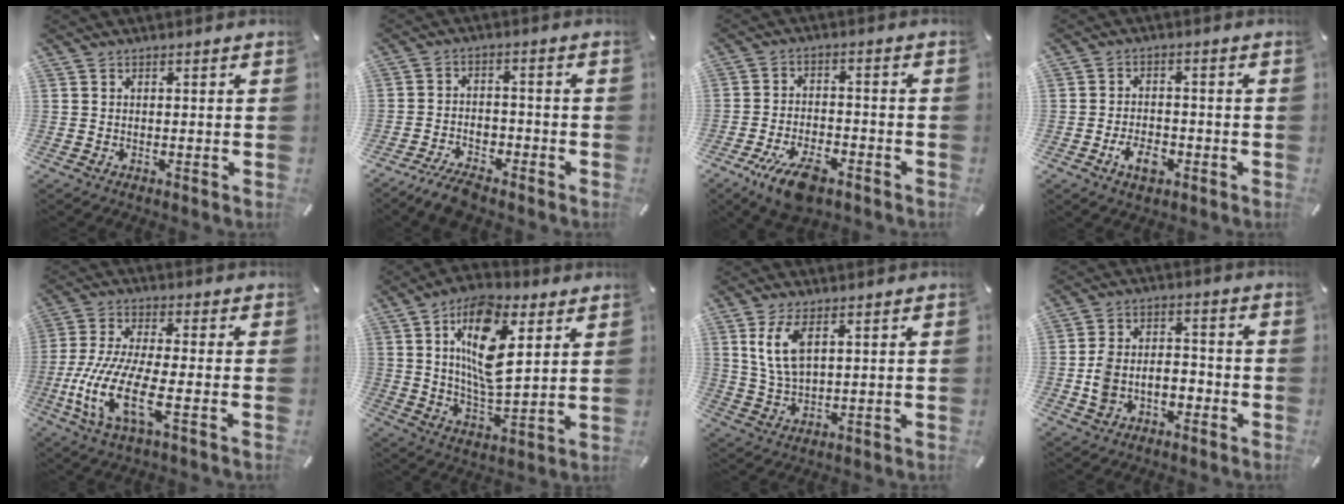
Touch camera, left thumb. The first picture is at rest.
{"total": 6.1, "force": [-5.1, 2.3, 2.4], "torque": [-0.046, 0.026, -0.097]}
{"total": 9.4, "force": [-5.8, 4.2, 6.2], "torque": [-0.120, 0.026, -0.103]}
{"total": 5.8, "force": [-2.8, 3.6, 3.7], "torque": [-0.078, 0.009, -0.051]}
{"total": 13.8, "force": [-4.3, 4.3, 12.4], "torque": [-0.281, -0.021, -0.082]}
{"total": 16.2, "force": [6.5, 7.7, 12.7], "torque": [-0.239, -0.015, 0.111]}
{"total": 7.7, "force": [3.5, 3.8, 5.6], "torque": [-0.140, -0.004, 0.060]}
{"total": 7.9, "force": [-2.5, 6.1, 4.3], "torque": [-0.078, 0.018, -0.045]}